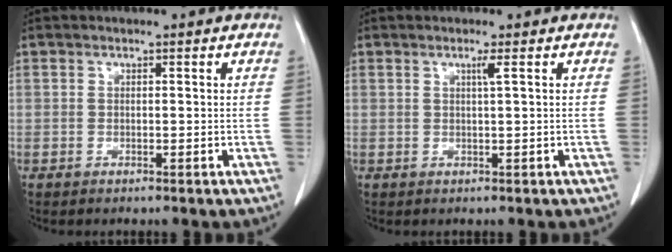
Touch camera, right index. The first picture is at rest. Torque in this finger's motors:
{"motor_torque": [0.20, 0.07, 0.01, 0.02]}